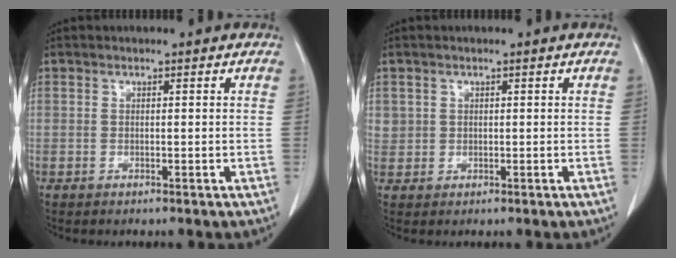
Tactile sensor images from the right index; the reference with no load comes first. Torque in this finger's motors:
{"motor_torque": [0.04, 0.00, 0.00, 0.01]}